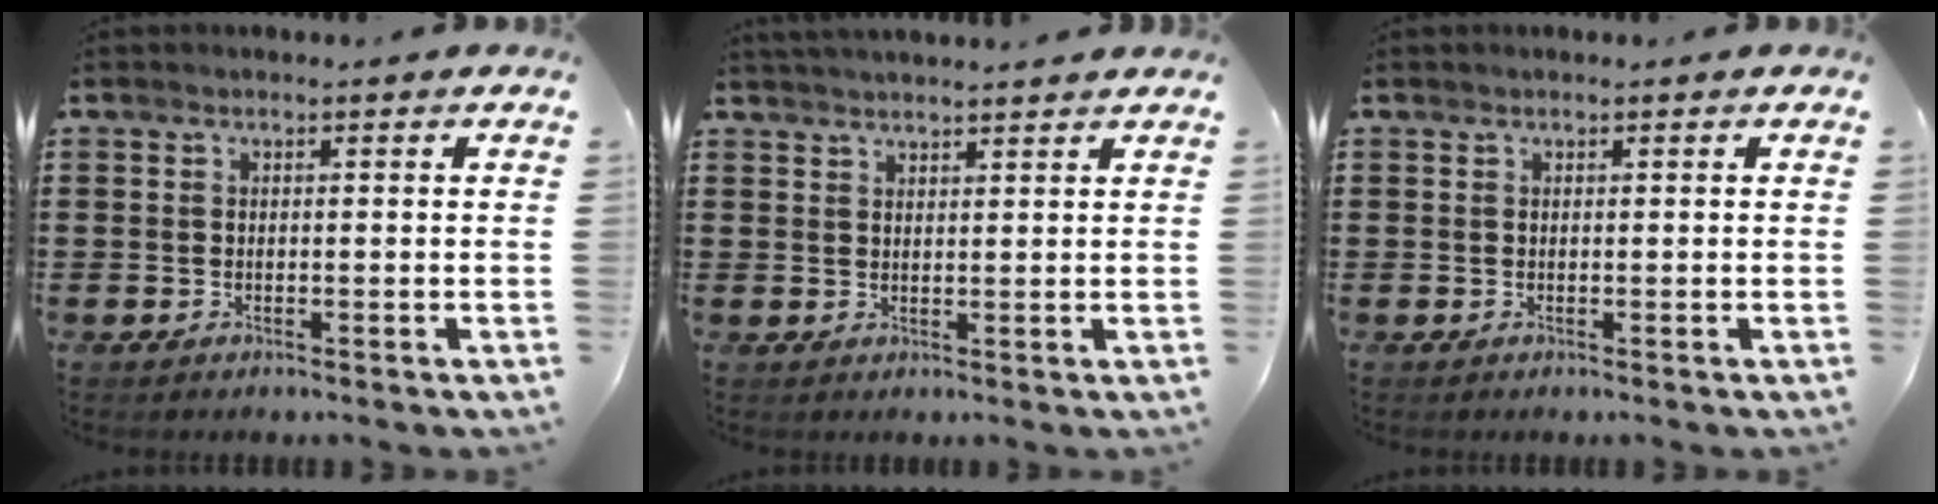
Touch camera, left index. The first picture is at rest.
{"total": 2.1, "force": [2.1, -0.1, 0.3], "torque": [-0.010, -0.002, 0.040]}
{"total": 0.0}